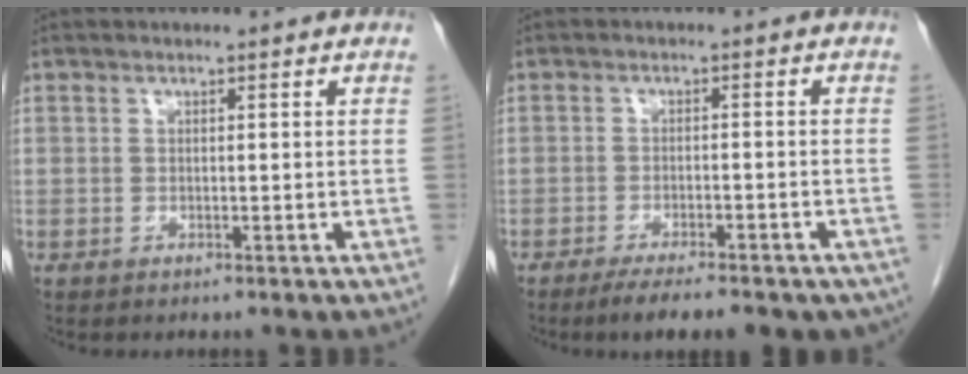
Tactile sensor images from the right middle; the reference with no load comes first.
{"total": 11.1, "force": [-8.5, 3.0, 6.4], "torque": [-0.077, -0.005, -0.112]}